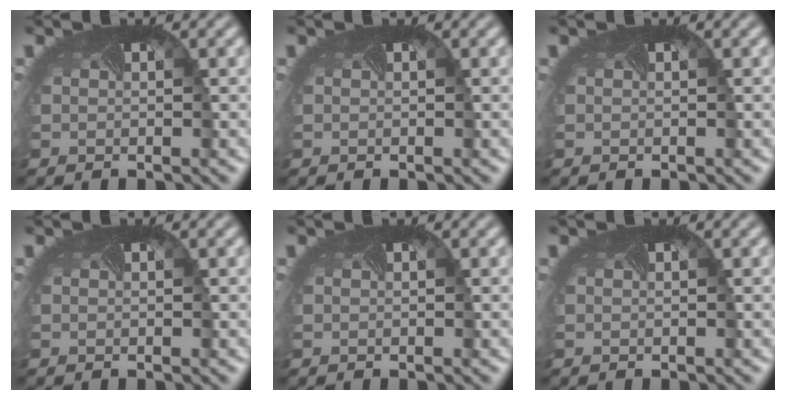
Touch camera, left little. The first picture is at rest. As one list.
[{"total": 0.0}, {"total": 0.0}, {"total": 0.0}, {"total": 0.0}, {"total": 0.0}]